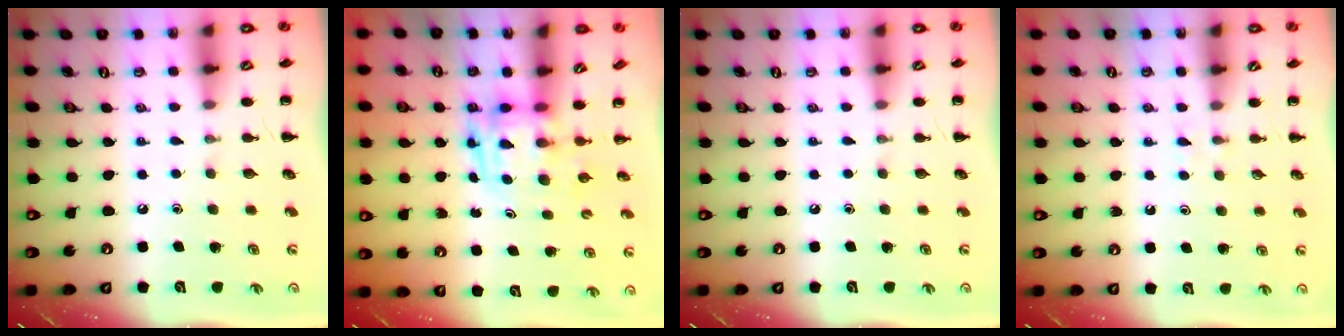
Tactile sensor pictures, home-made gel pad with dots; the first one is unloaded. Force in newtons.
{"total": 3.9, "press": 3.8, "slide": 0.7}
{"total": 0.0}
{"total": 2.1, "press": 1.8, "slide": 0.9}